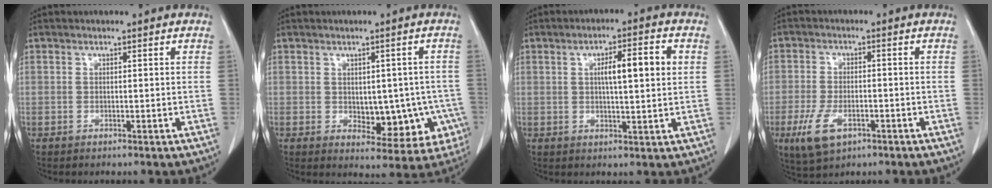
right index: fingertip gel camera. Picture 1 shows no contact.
{"total": 9.4, "force": [-1.7, 5.3, 7.6], "torque": [-0.072, 0.010, -0.007]}
{"total": 7.2, "force": [1.7, 1.0, 7.0], "torque": [-0.113, 0.012, 0.026]}
{"total": 6.6, "force": [-3.1, 3.3, 4.8], "torque": [-0.103, -0.009, -0.050]}